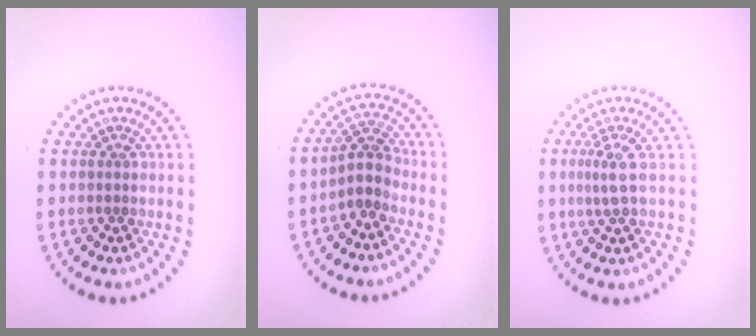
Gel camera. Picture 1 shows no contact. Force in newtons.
{"total": 2.6, "press": 2.1, "slide": 1.6}
{"total": 1.8, "press": 1.3, "slide": 1.2}